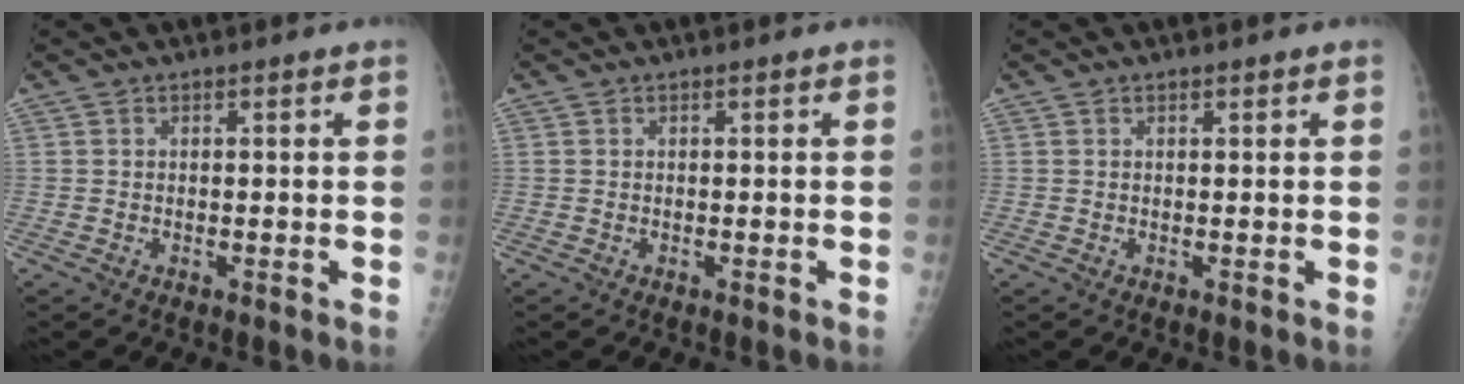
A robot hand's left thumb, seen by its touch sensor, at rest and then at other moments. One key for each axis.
{"total": 0.0}
{"total": 0.0}